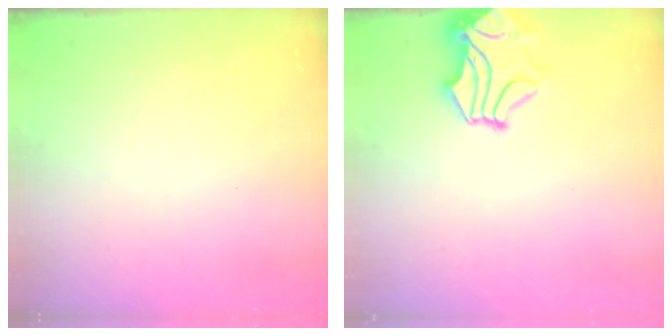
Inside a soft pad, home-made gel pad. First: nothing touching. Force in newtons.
{"total": 2.2, "press": 1.8, "slide": 1.2}